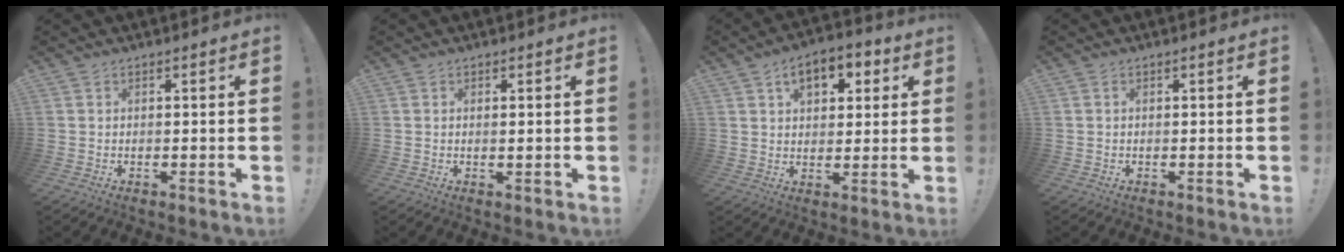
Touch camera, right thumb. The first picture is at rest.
{"total": 0.8, "force": [0.4, 0.1, 0.6], "torque": [0.001, -0.005, 0.005]}
{"total": 9.6, "force": [4.4, 6.1, 6.1], "torque": [-0.088, -0.005, 0.078]}
{"total": 0.6, "force": [-0.2, -0.1, 0.5], "torque": [-0.011, -0.001, -0.004]}